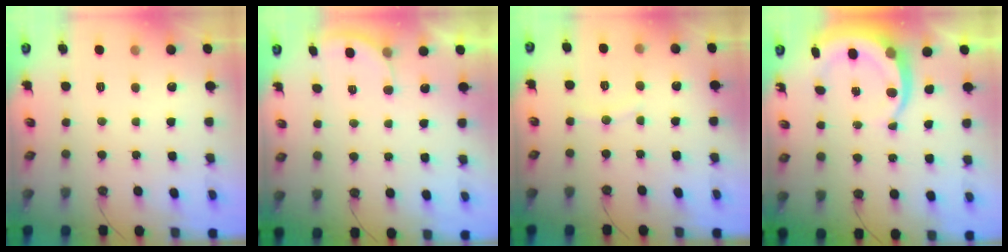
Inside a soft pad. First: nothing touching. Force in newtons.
{"total": 2.6, "press": 2.5, "slide": 0.6}
{"total": 4.7, "press": 4.6, "slide": 0.8}
{"total": 8.6, "press": 8.4, "slide": 1.5}